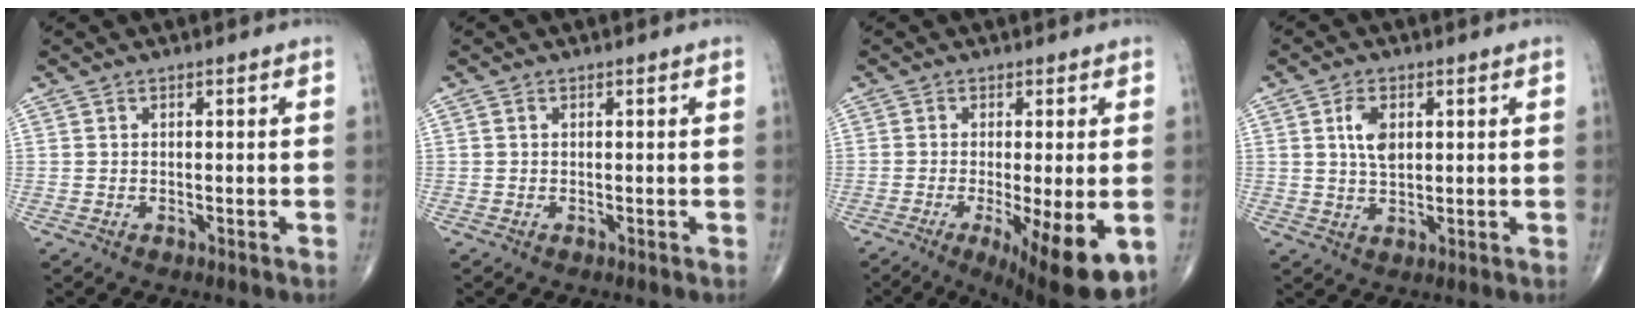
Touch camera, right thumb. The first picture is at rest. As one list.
[{"total": 0.0}, {"total": 14.0, "force": [-4.3, 3.5, 12.8], "torque": [-0.163, -0.024, -0.053]}, {"total": 5.2, "force": [1.4, 2.9, 4.0], "torque": [-0.070, -0.005, 0.027]}]